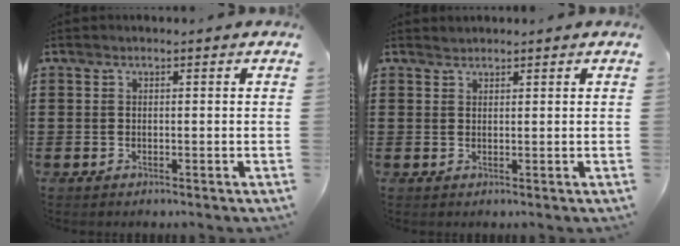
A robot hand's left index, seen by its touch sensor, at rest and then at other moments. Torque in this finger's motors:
{"motor_torque": [-0.05, -0.10, -0.20, -0.01]}